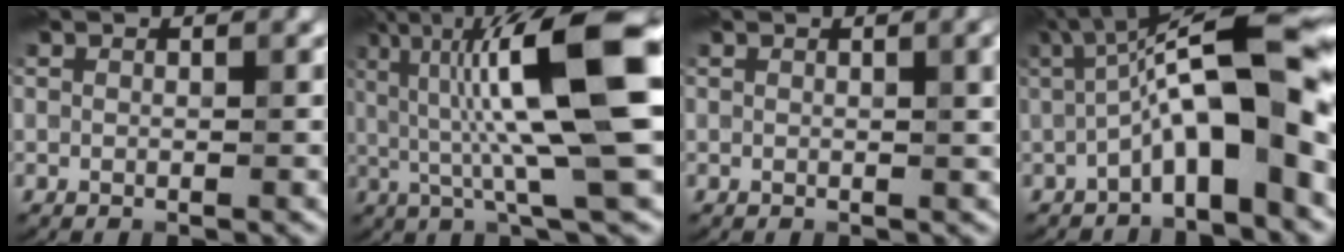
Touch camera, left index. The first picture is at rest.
{"total": 13.0, "force": [2.0, 2.7, 12.6], "torque": [-0.203, 0.016, 0.034]}
{"total": 2.4, "force": [0.5, 0.6, 2.3], "torque": [-0.027, 0.006, 0.005]}
{"total": 11.1, "force": [-1.0, 2.9, 10.7], "torque": [-0.169, 0.023, -0.027]}